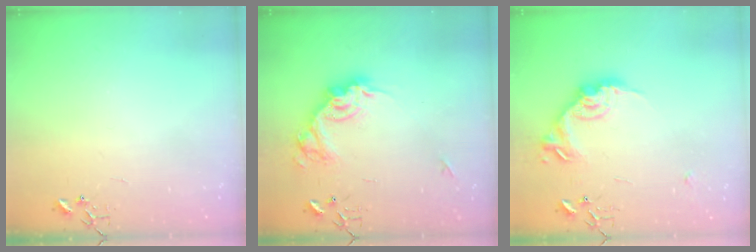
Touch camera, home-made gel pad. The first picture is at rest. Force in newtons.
{"total": 17.6, "press": 17.6, "slide": 1.0}
{"total": 16.7, "press": 16.7, "slide": 0.9}